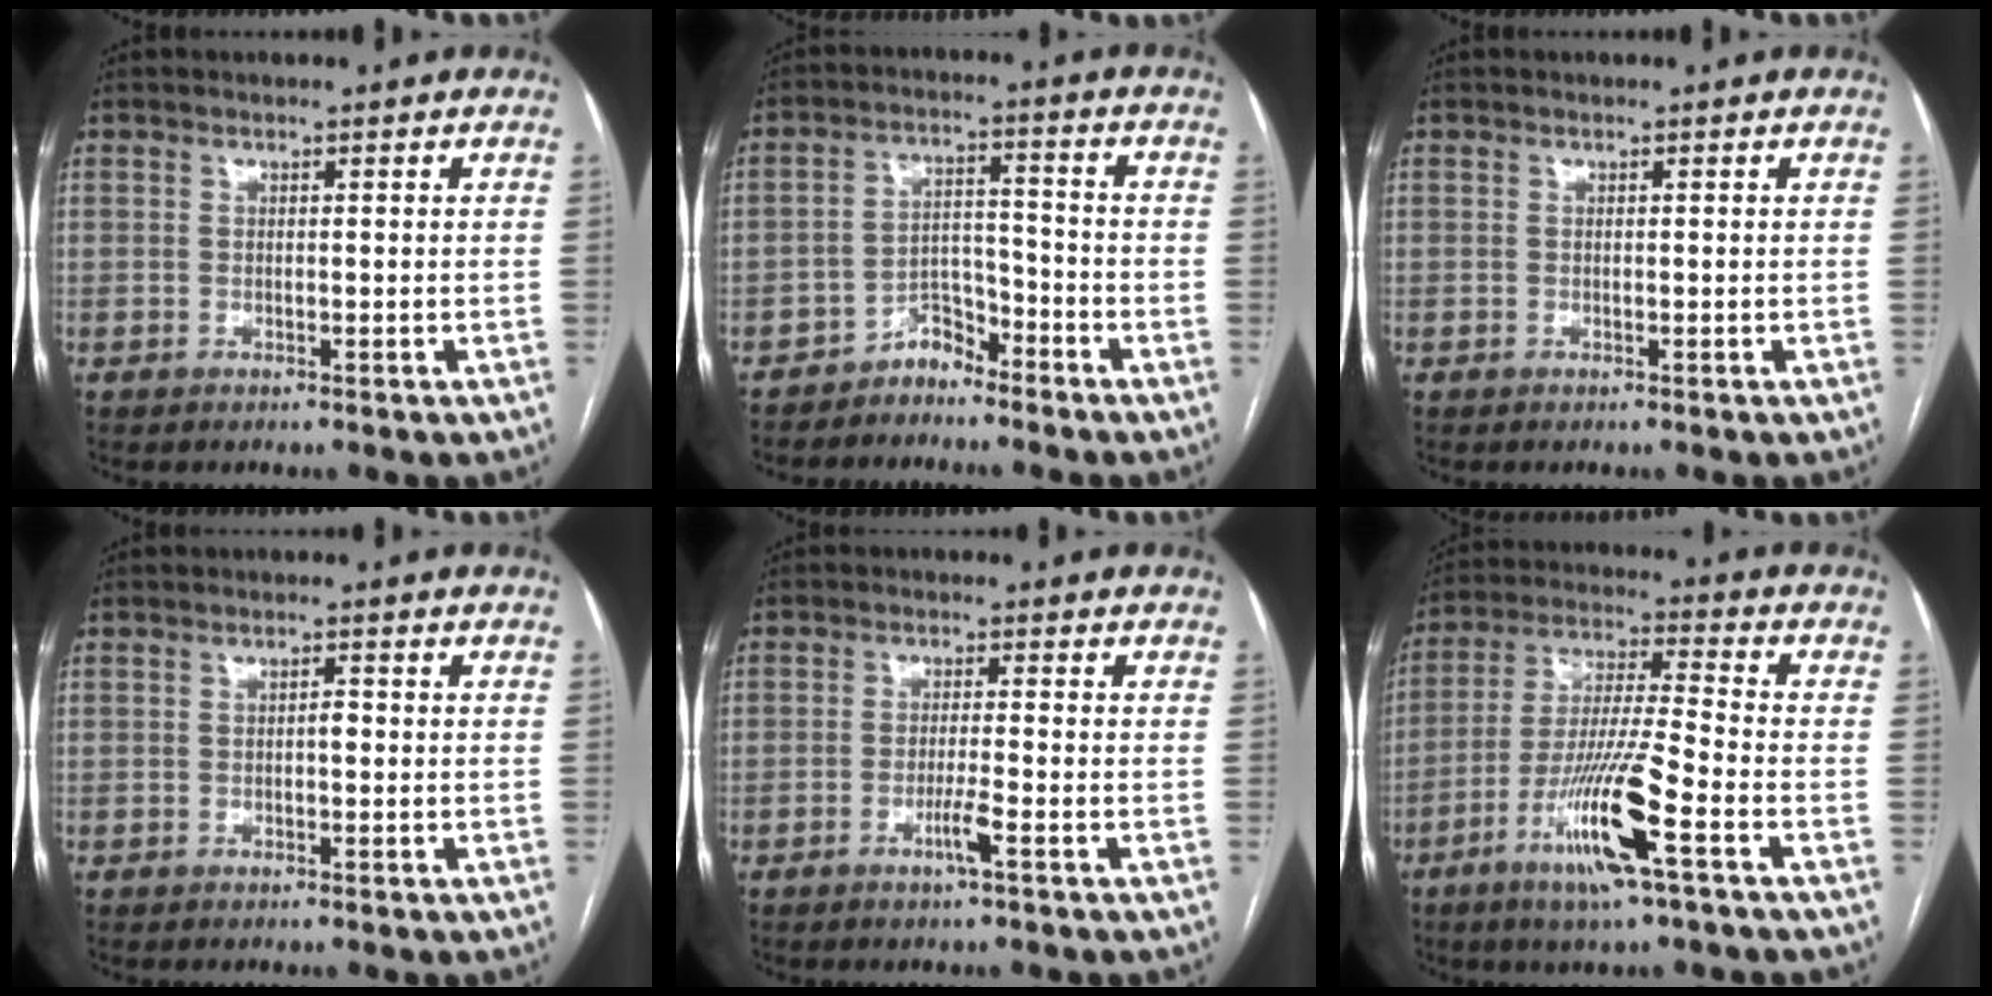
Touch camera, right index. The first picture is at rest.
{"total": 4.4, "force": [-3.8, 2.0, 0.7], "torque": [0.001, 0.012, -0.068]}
{"total": 0.0}
{"total": 1.2, "force": [-0.2, 0.5, 1.1], "torque": [-0.014, 0.004, -0.005]}
{"total": 3.0, "force": [-1.6, -0.3, 2.6], "torque": [-0.050, -0.005, -0.031]}
{"total": 13.5, "force": [-6.4, 0.2, 11.9], "torque": [-0.238, -0.017, -0.120]}